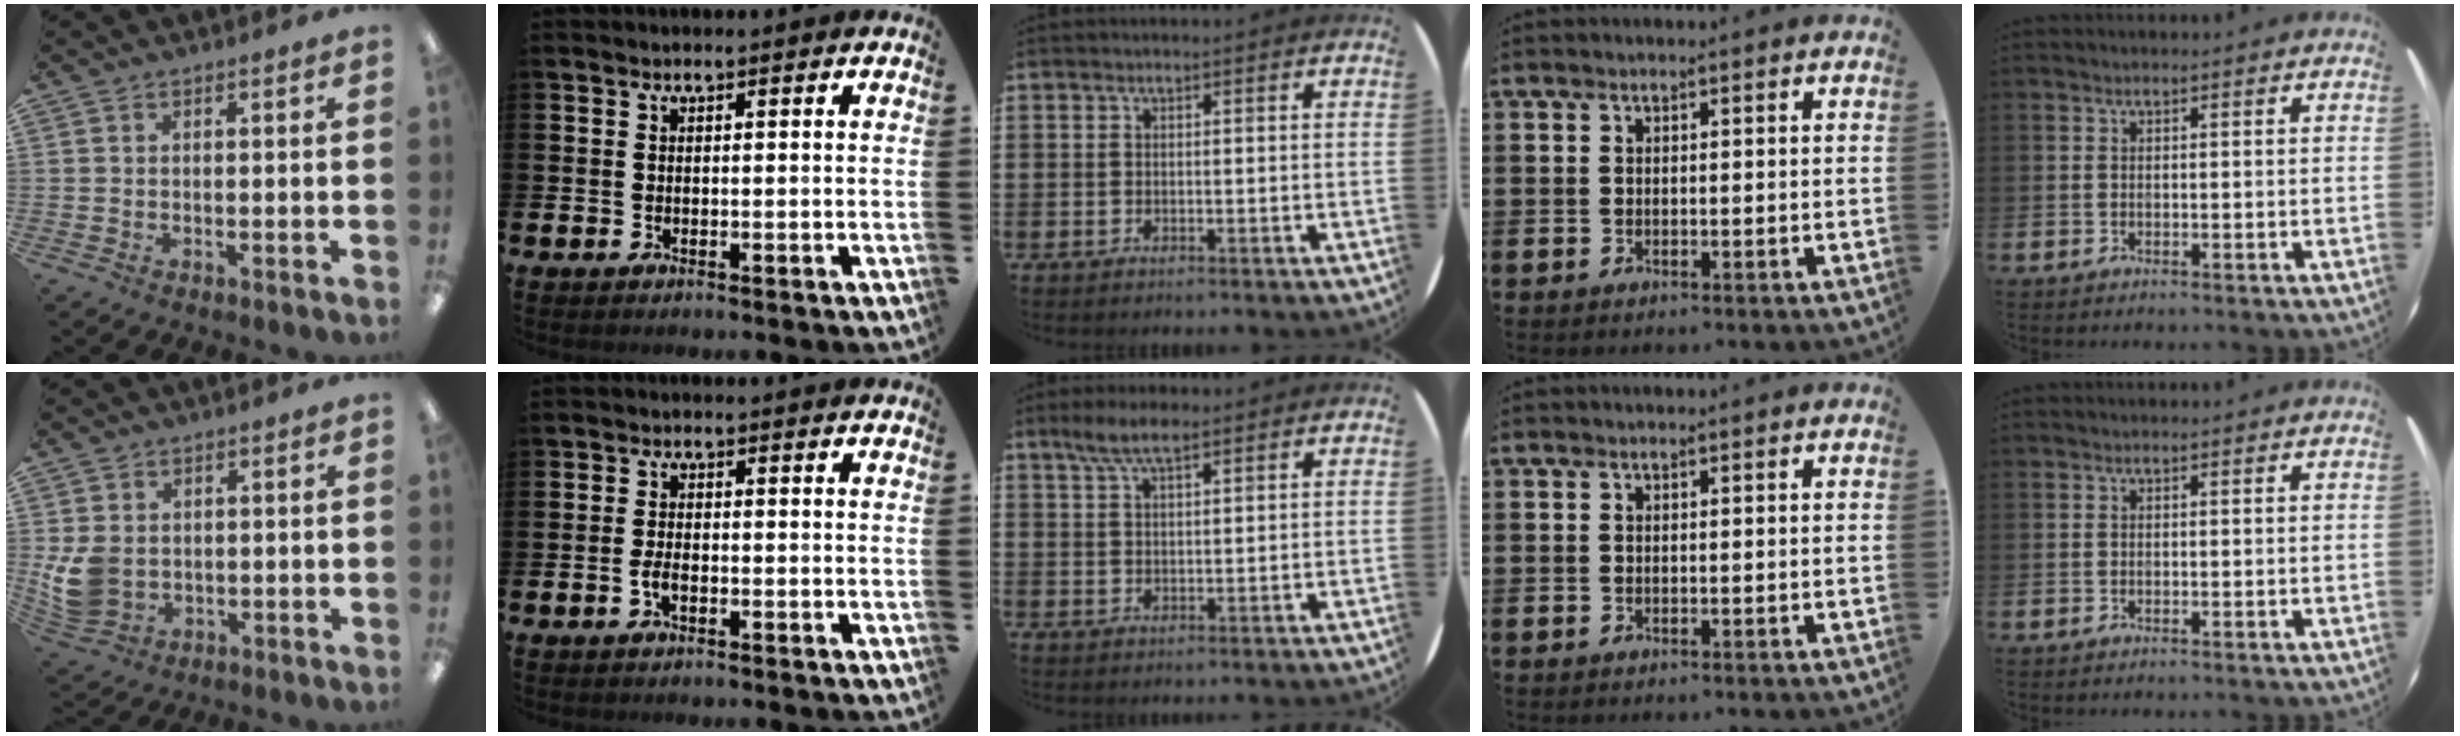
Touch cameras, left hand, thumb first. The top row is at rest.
{"thumb": {"total": 8.2, "force": [0.3, 6.8, 4.5], "torque": [-0.109, 0.009, 0.009]}, "index": {"total": 1.9, "force": [-0.7, 0.9, 1.5], "torque": [-0.031, 0.003, -0.014]}, "middle": {"total": 4.3, "force": [3.1, 1.2, 2.7], "torque": [-0.050, 0.002, 0.054]}}